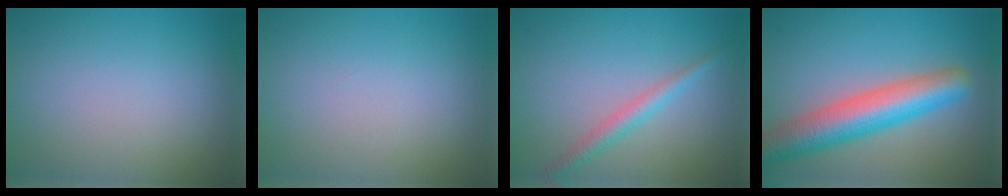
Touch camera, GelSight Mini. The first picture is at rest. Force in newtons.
{"total": 0.0}
{"total": 2.0, "press": 2.0, "slide": 0.1}
{"total": 7.4, "press": 7.4, "slide": 0.4}